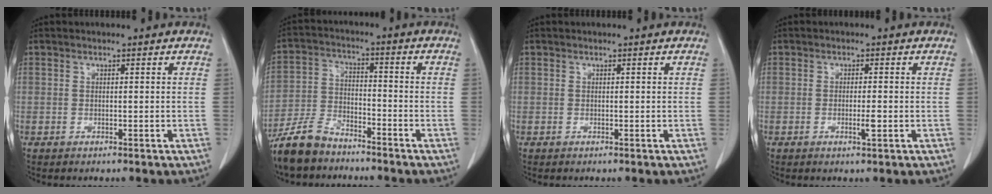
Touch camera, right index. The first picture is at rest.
{"total": 8.6, "force": [-7.2, 3.3, 3.3], "torque": [-0.079, -0.010, -0.142]}
{"total": 0.0}
{"total": 2.0, "force": [-0.6, 0.1, 1.9], "torque": [-0.036, -0.004, -0.010]}